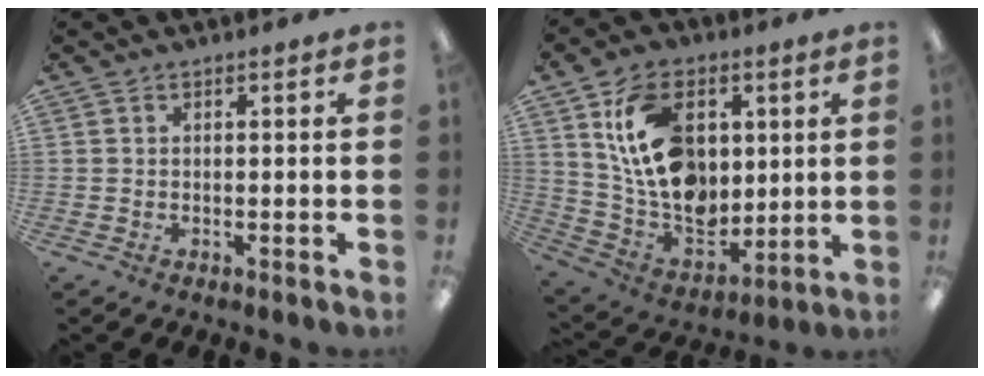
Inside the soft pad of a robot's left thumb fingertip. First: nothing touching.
{"total": 18.3, "force": [5.8, 12.9, 11.6], "torque": [-0.223, -0.006, 0.110]}